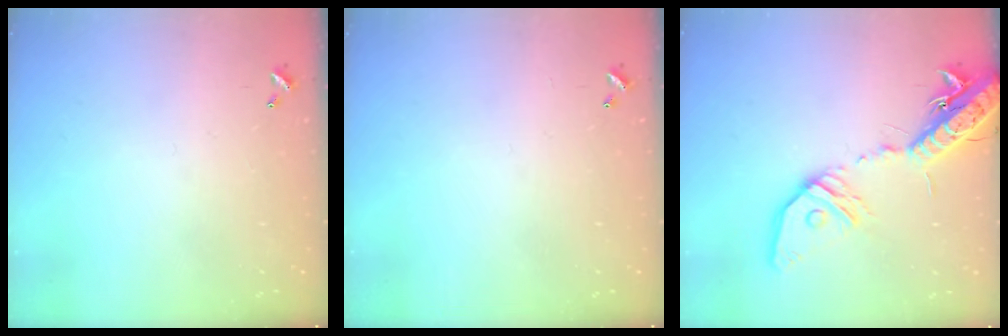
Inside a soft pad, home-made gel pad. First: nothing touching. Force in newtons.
{"total": 0.0}
{"total": 22.2, "press": 21.7, "slide": 4.7}